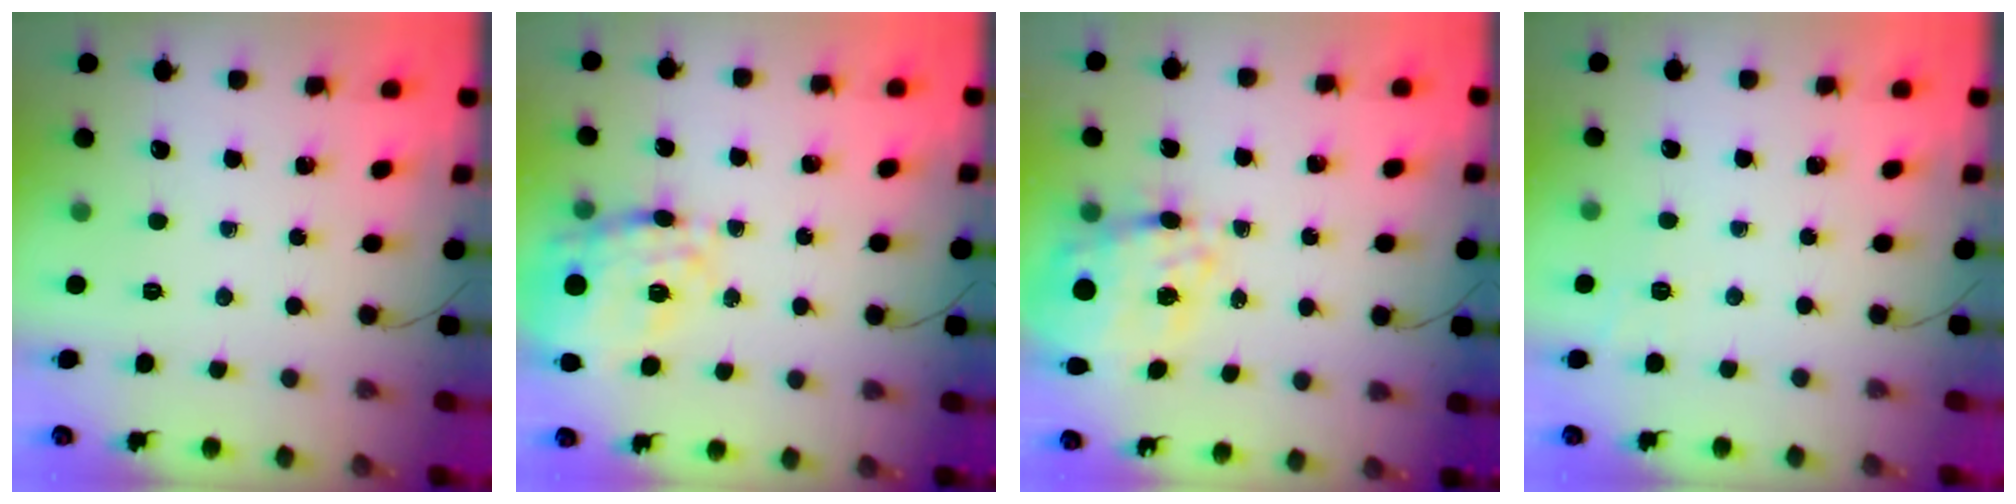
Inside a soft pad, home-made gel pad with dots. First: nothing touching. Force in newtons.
{"total": 20.5, "press": 20.2, "slide": 3.8}
{"total": 10.7, "press": 10.0, "slide": 3.9}
{"total": 1.6, "press": 0.2, "slide": 1.6}